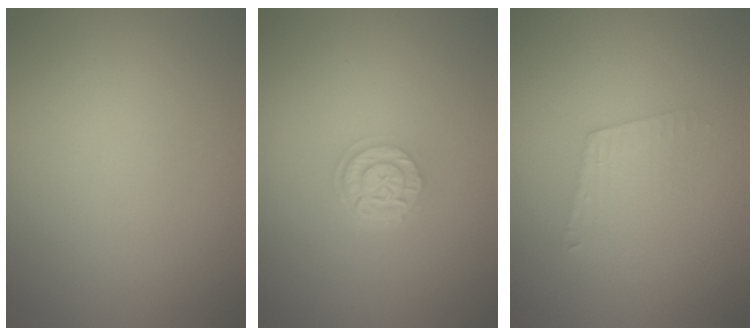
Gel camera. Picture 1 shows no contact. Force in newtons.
{"total": 2.6, "press": 2.1, "slide": 1.5}
{"total": 1.7, "press": 1.7, "slide": 0.0}